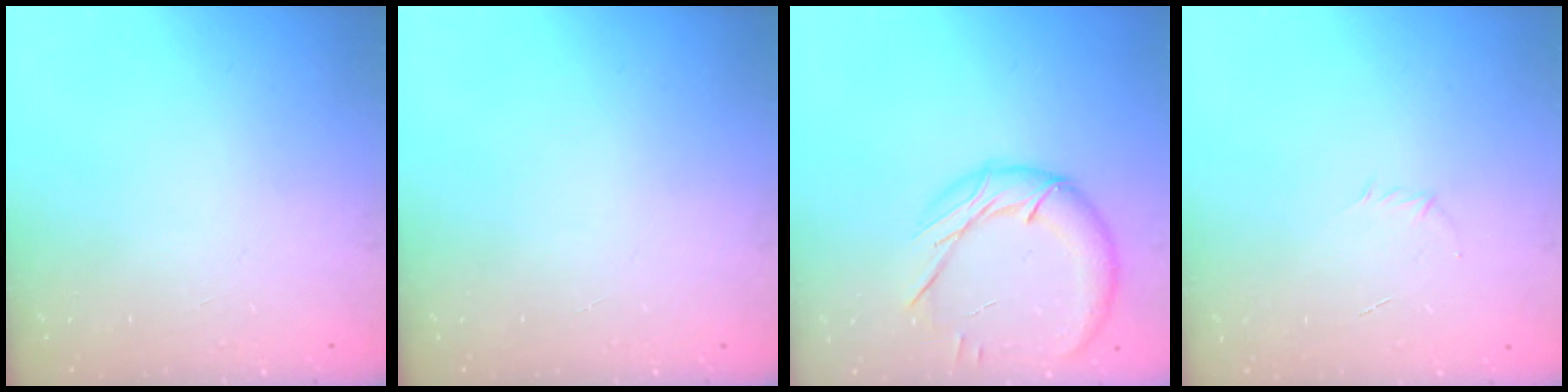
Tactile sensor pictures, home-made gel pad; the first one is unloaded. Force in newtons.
{"total": 0.0}
{"total": 13.7, "press": 13.6, "slide": 1.1}
{"total": 2.8, "press": 2.7, "slide": 0.8}